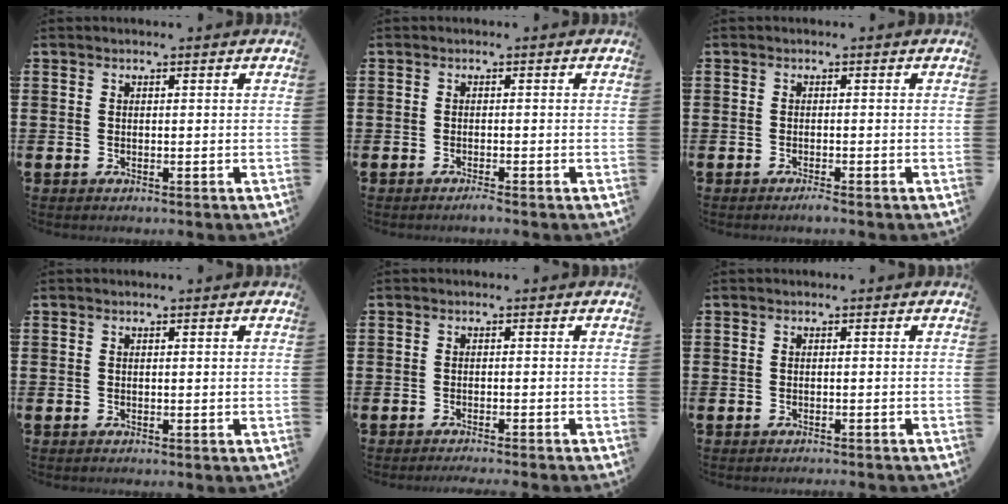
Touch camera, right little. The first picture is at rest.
{"total": 1.0, "force": [-0.8, 0.0, 0.6], "torque": [-0.009, -0.004, -0.015]}
{"total": 1.0, "force": [-0.7, 0.0, 0.7], "torque": [-0.011, -0.003, -0.014]}
{"total": 0.0}
{"total": 1.0, "force": [-0.9, -0.3, 0.1], "torque": [0.000, 0.000, -0.019]}
{"total": 0.6, "force": [-0.6, -0.1, 0.0], "torque": [0.000, -0.001, -0.012]}